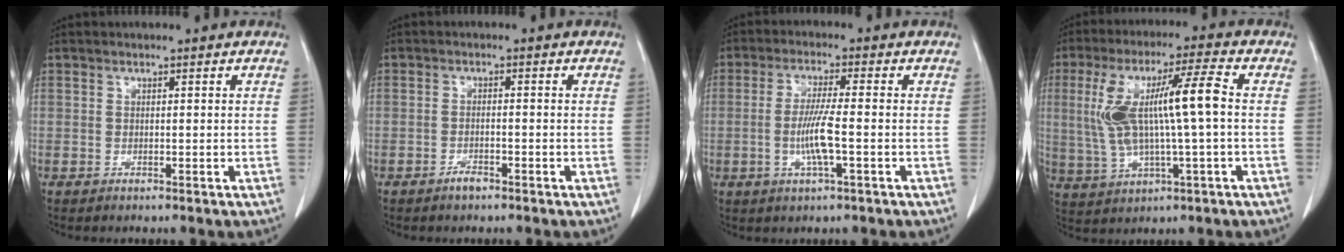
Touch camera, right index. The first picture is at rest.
{"total": 1.8, "force": [-1.3, 0.4, 1.1], "torque": [-0.021, 0.001, -0.022]}
{"total": 6.3, "force": [-1.3, 0.2, 6.1], "torque": [-0.123, -0.006, -0.025]}
{"total": 12.6, "force": [1.0, 1.3, 12.4], "torque": [-0.256, 0.021, 0.023]}